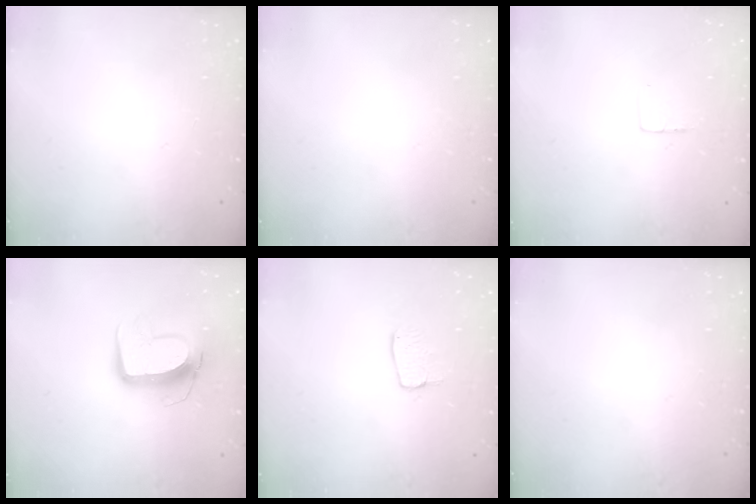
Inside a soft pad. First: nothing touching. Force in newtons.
{"total": 0.0}
{"total": 3.0, "press": 3.0, "slide": 0.2}
{"total": 11.7, "press": 11.6, "slide": 1.0}
{"total": 5.5, "press": 5.5, "slide": 0.3}
{"total": 0.0}